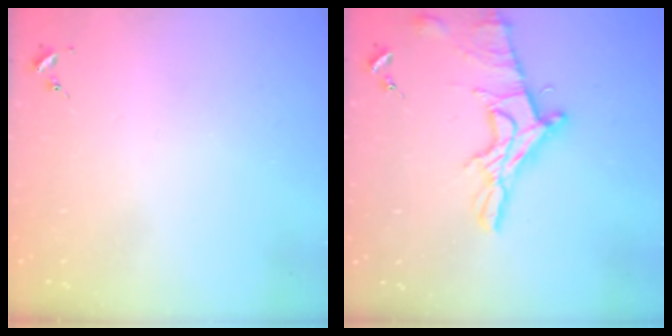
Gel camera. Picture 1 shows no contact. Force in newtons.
{"total": 14.1, "press": 14.1, "slide": 1.3}